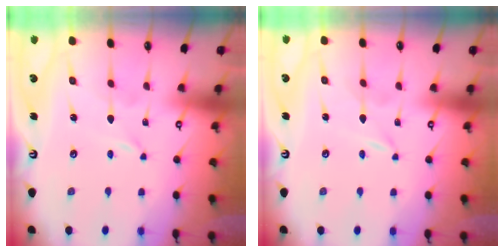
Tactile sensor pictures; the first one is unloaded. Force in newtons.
{"total": 0.0}